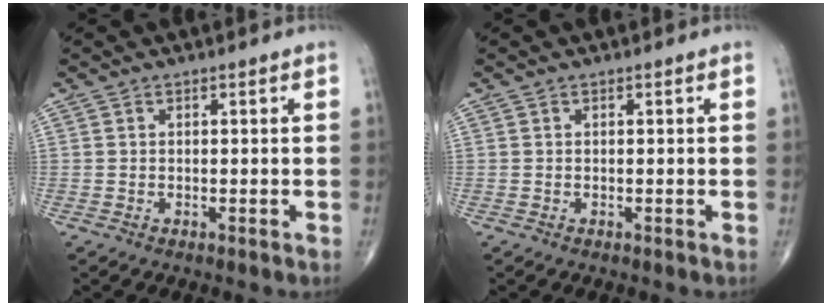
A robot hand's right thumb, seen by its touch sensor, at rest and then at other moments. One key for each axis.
{"total": 0.0}